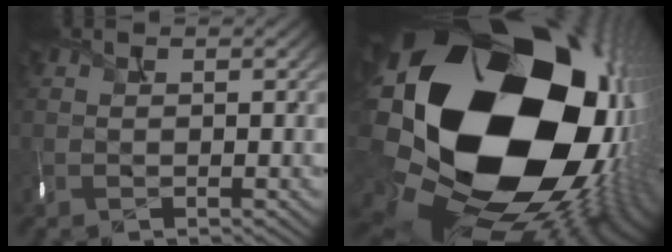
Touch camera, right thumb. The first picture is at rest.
{"total": 23.8, "force": [0.3, 17.6, 16.0], "torque": [-0.286, -0.094, 0.009]}